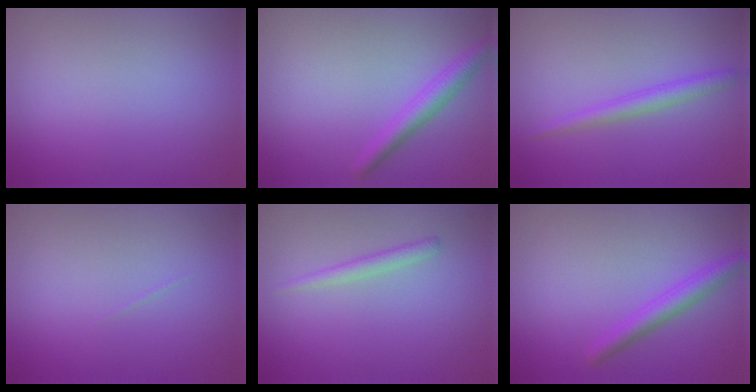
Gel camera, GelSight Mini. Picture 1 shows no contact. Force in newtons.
{"total": 2.3, "press": 2.3, "slide": 0.1}
{"total": 1.8, "press": 1.8, "slide": 0.1}
{"total": 0.0}
{"total": 1.2, "press": 1.2, "slide": 0.1}
{"total": 2.3, "press": 2.3, "slide": 0.1}